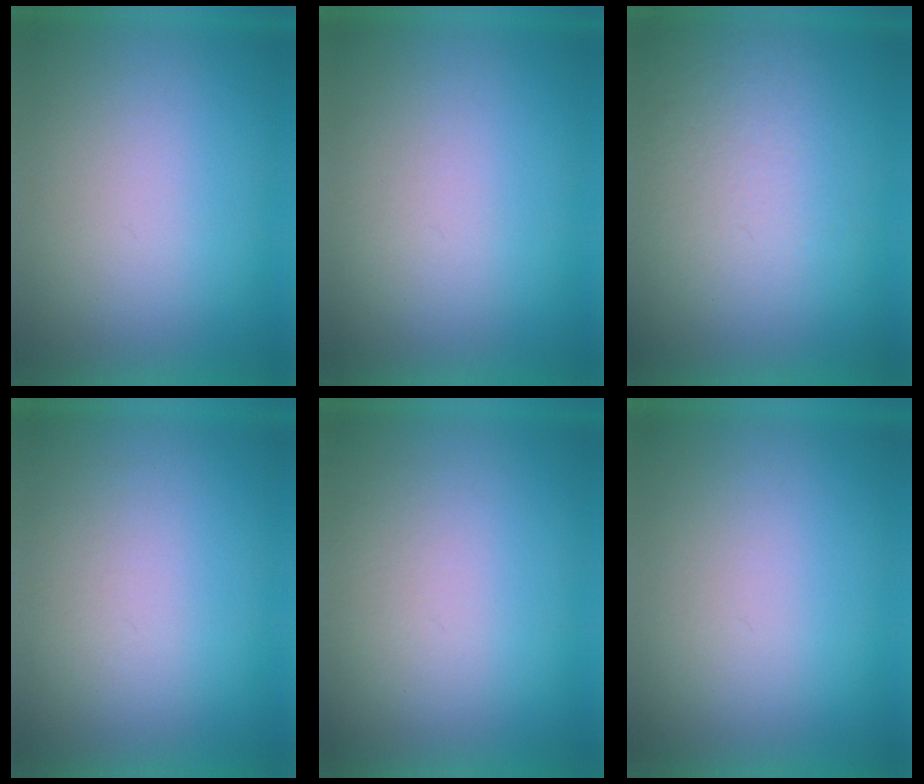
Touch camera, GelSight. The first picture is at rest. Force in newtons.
{"total": 1.2}
{"total": 5.9}
{"total": 1.0}
{"total": 2.0}
{"total": 1.0}